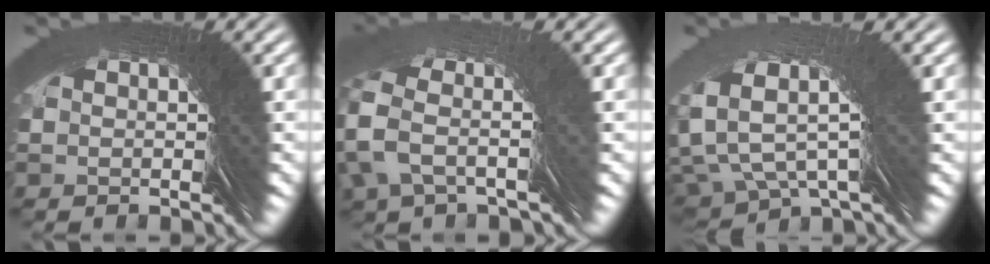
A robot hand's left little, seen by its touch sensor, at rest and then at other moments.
{"total": 4.2, "force": [3.7, -1.8, -0.1], "torque": [-0.002, 0.062, 0.041]}
{"total": 1.9, "force": [1.8, -0.4, 0.5], "torque": [-0.029, 0.024, 0.021]}